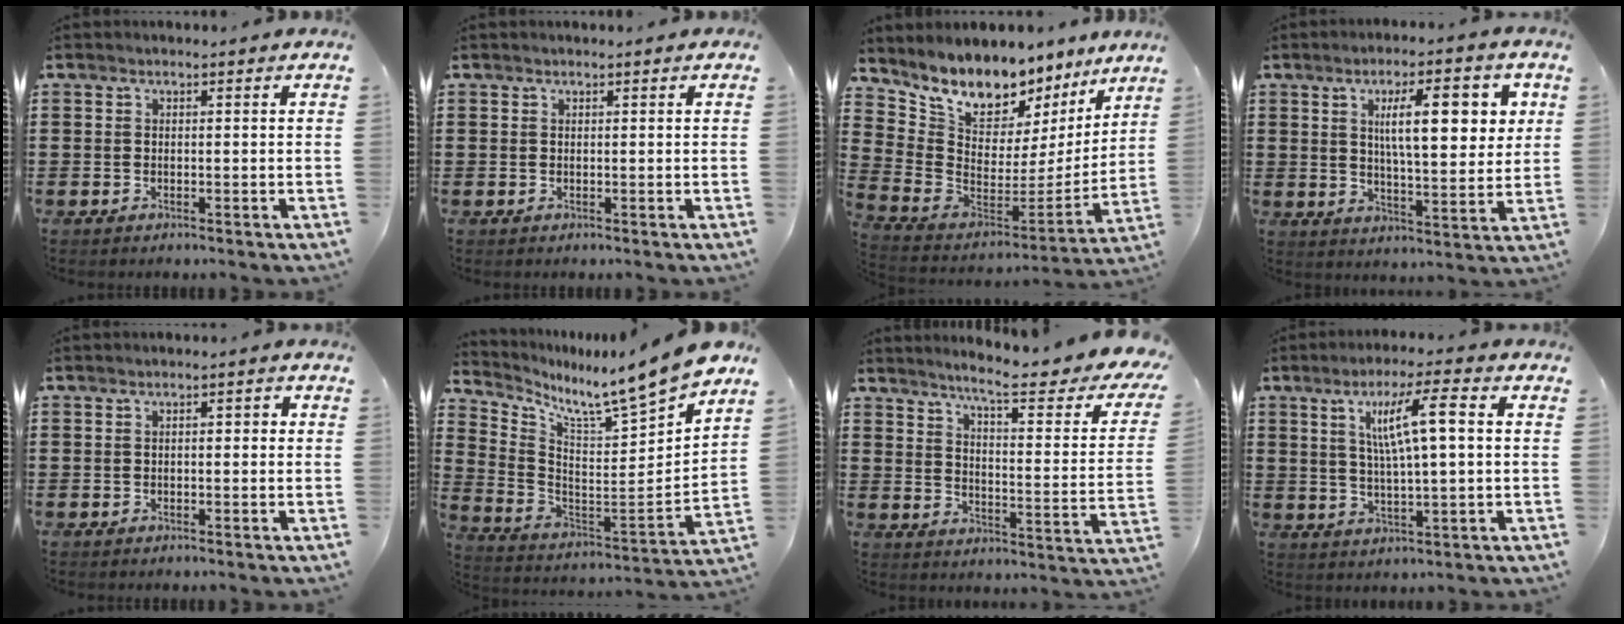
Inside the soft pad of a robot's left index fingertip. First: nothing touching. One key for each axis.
{"total": 0.0}
{"total": 8.1, "fx": 7.2, "fy": 3.4, "fz": 1.4, "tx": -0.071, "ty": -0.067, "tz": 0.128}
{"total": 11.5, "fx": 3.8, "fy": 3.7, "fz": 10.2, "tx": -0.160, "ty": -0.002, "tz": 0.055}
{"total": 1.3, "fx": -0.4, "fy": 0.4, "fz": 1.1, "tx": -0.022, "ty": 0.001, "tz": -0.010}
{"total": 8.6, "fx": 8.1, "fy": -0.5, "fz": 2.9, "tx": -0.079, "ty": -0.077, "tz": 0.121}
{"total": 7.2, "fx": 5.8, "fy": -0.2, "fz": 4.3, "tx": -0.084, "ty": -0.049, "tz": 0.085}
{"total": 8.8, "fx": 2.2, "fy": 1.4, "fz": 8.4, "tx": -0.165, "ty": 0.006, "tz": 0.033}